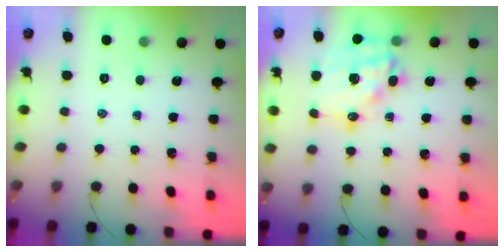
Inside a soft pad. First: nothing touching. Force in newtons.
{"total": 16.3, "press": 15.9, "slide": 3.5}